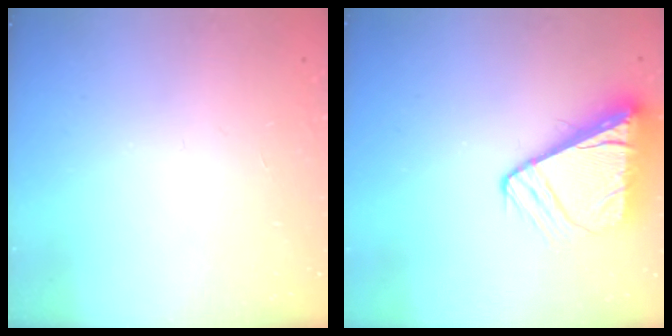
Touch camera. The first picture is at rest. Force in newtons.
{"total": 9.2, "press": 9.1, "slide": 1.1}